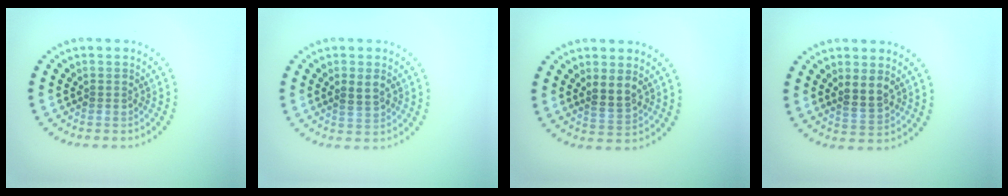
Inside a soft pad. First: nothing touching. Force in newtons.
{"total": 2.0, "press": 2.0, "slide": 0.3}
{"total": 2.4, "press": 2.4, "slide": 0.7}
{"total": 2.4, "press": 2.4, "slide": 0.7}